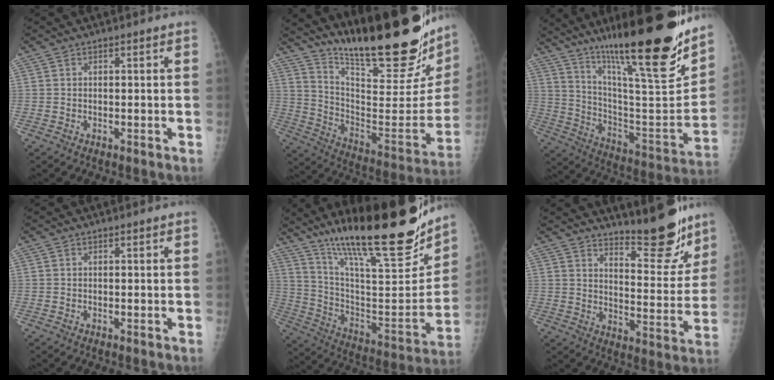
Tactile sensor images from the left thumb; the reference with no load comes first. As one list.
[{"total": 32.9, "force": [24.6, 6.9, 20.8], "torque": [-0.291, -0.140, 0.366]}, {"total": 30.5, "force": [21.6, 4.4, 21.1], "torque": [-0.311, -0.093, 0.347]}, {"total": 0.0}, {"total": 29.9, "force": [22.0, 6.1, 19.4], "torque": [-0.282, -0.086, 0.353]}, {"total": 13.9, "force": [11.8, 3.1, 6.7], "torque": [-0.062, -0.101, 0.173]}]